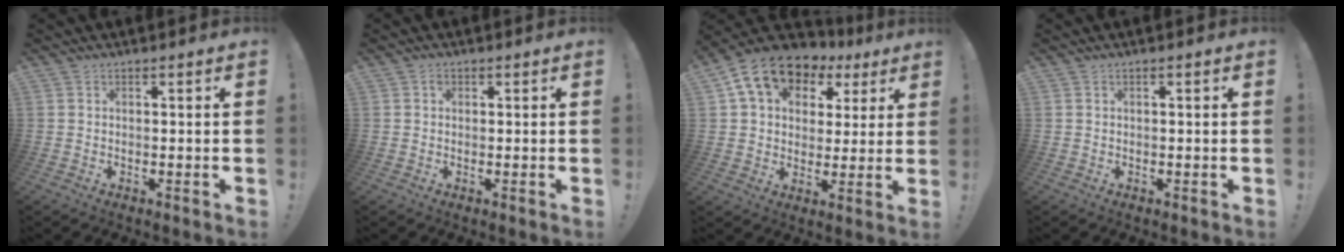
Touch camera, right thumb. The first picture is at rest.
{"total": 1.1, "force": [0.2, 1.0, 0.4], "torque": [-0.004, 0.002, 0.003]}
{"total": 14.6, "force": [7.2, 10.2, 7.6], "torque": [-0.127, -0.029, 0.136]}
{"total": 0.7, "force": [0.0, -0.1, 0.7], "torque": [-0.013, -0.001, -0.001]}